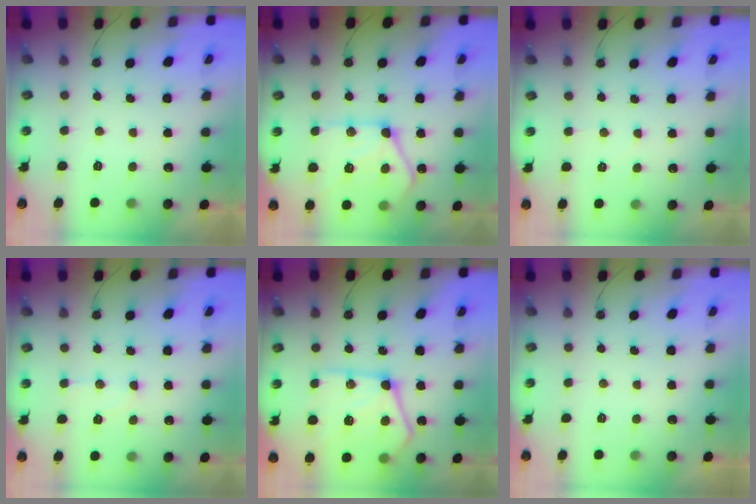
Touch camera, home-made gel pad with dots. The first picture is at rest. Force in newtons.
{"total": 18.0, "press": 18.0, "slide": 1.3}
{"total": 3.2, "press": 3.1, "slide": 0.7}
{"total": 8.0, "press": 8.0, "slide": 0.7}
{"total": 24.3, "press": 24.2, "slide": 2.5}
{"total": 0.0}